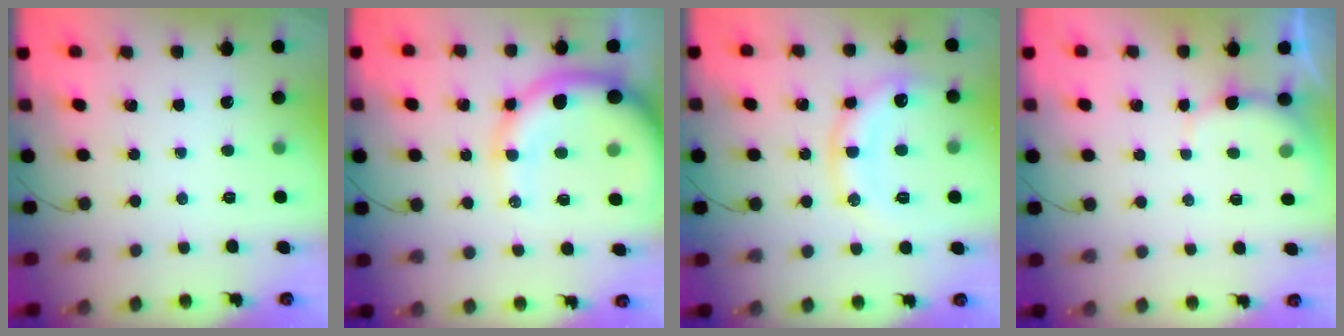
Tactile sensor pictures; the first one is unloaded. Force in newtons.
{"total": 14.2, "press": 13.7, "slide": 3.8}
{"total": 11.9, "press": 11.8, "slide": 0.9}
{"total": 2.8, "press": 2.7, "slide": 0.7}